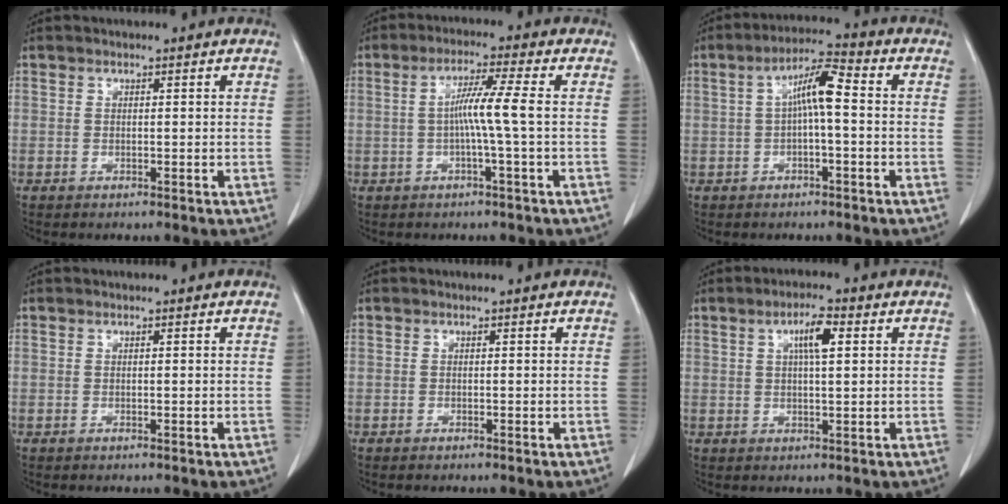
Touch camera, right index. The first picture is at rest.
{"total": 6.2, "force": [-0.3, -0.8, 6.1], "torque": [-0.115, 0.009, -0.004]}
{"total": 7.1, "force": [0.4, 1.5, 6.9], "torque": [-0.133, 0.026, 0.006]}
{"total": 0.7, "force": [0.0, 0.3, 0.6], "torque": [-0.019, 0.003, 0.004]}
{"total": 0.0}
{"total": 5.5, "force": [1.8, 1.3, 5.0], "torque": [-0.093, 0.007, 0.033]}